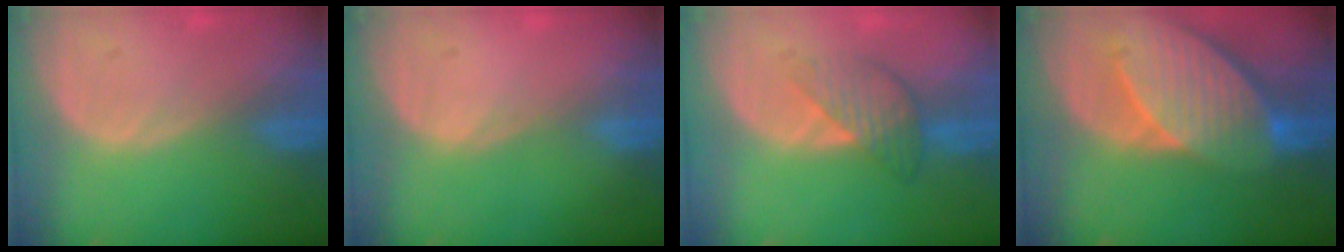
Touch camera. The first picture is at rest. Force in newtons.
{"total": 0.0}
{"total": 4.6, "press": 4.6, "slide": 0.2}
{"total": 10.7, "press": 9.4, "slide": 5.2}